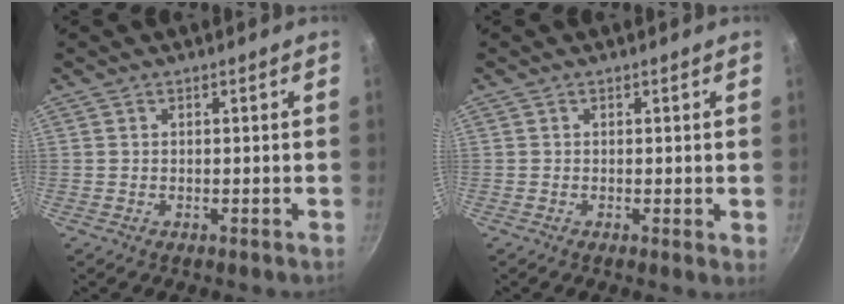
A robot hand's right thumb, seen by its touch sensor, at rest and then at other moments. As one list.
[{"total": 0.9, "force": [0.0, 0.3, 0.9], "torque": [-0.013, -0.004, -0.003]}]